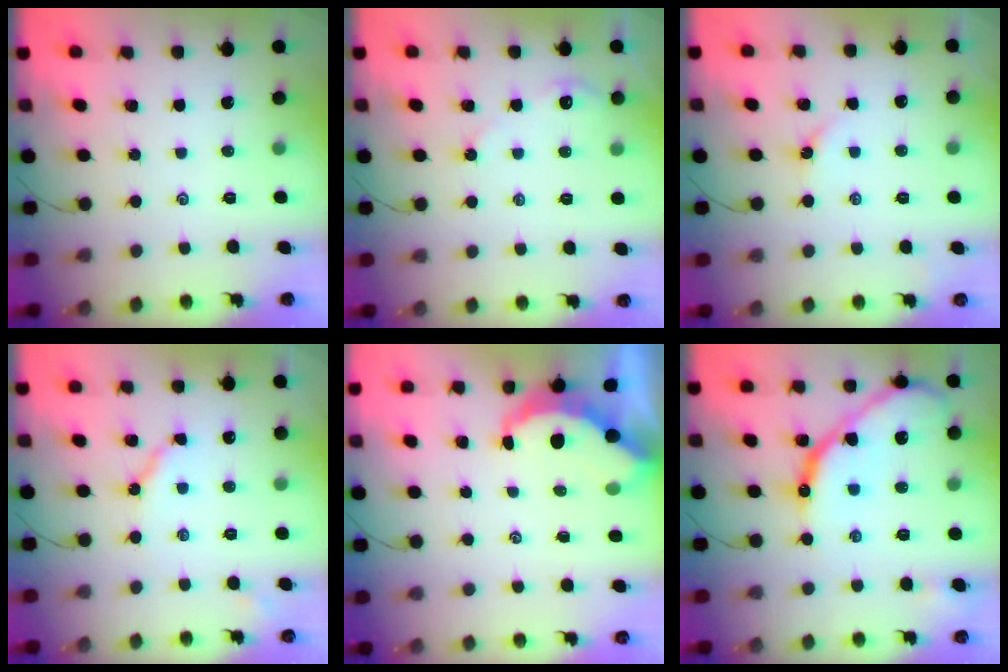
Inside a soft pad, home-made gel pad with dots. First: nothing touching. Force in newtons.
{"total": 3.6, "press": 3.6, "slide": 0.3}
{"total": 2.7, "press": 2.6, "slide": 0.5}
{"total": 5.3, "press": 5.2, "slide": 0.7}
{"total": 5.0, "press": 5.0, "slide": 0.6}
{"total": 16.1, "press": 16.0, "slide": 1.5}